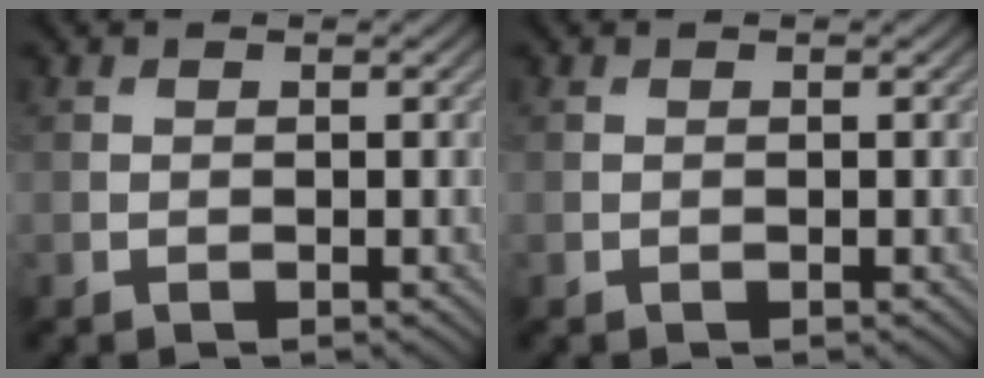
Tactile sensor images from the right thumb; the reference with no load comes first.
{"total": 0.0}